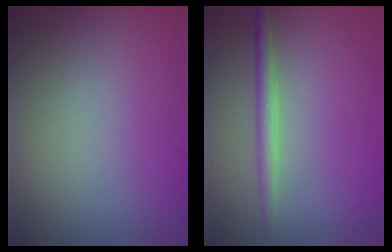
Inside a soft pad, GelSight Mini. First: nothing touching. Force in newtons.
{"total": 1.8, "press": 1.8, "slide": 0.1}